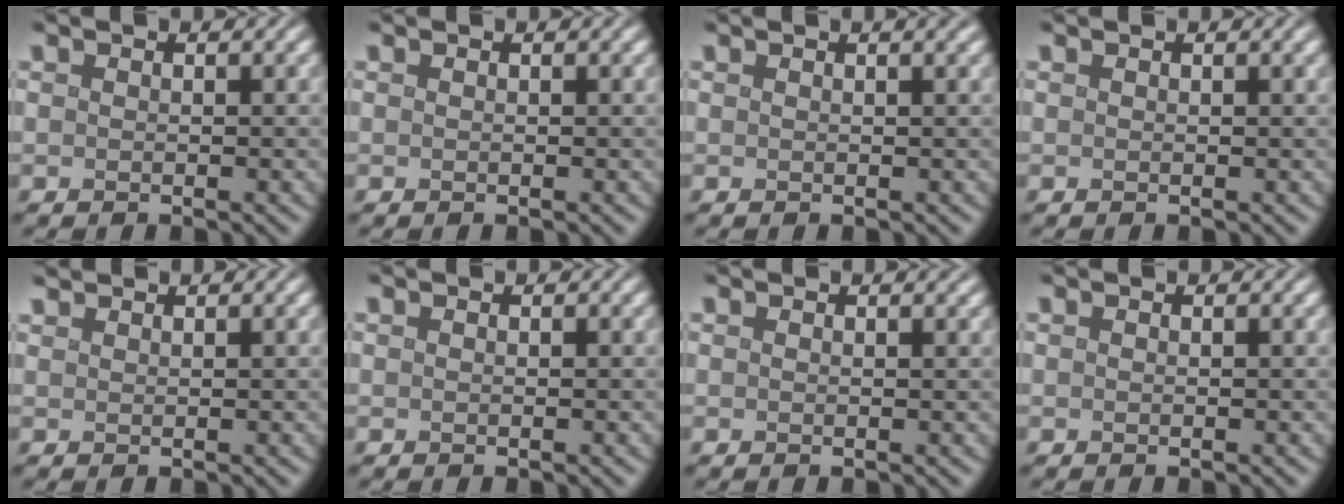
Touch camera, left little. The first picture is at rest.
{"total": 0.0}
{"total": 2.3, "force": [1.3, 1.0, 1.6], "torque": [0.002, 0.012, -0.002]}
{"total": 0.8, "force": [0.5, 0.3, 0.6], "torque": [-0.006, 0.001, 0.002]}
{"total": 1.5, "force": [1.4, 0.3, 0.3], "torque": [0.000, 0.002, 0.016]}
{"total": 0.0}
{"total": 1.4, "force": [1.0, 0.6, 0.8], "torque": [0.002, 0.008, -0.001]}
{"total": 0.0}